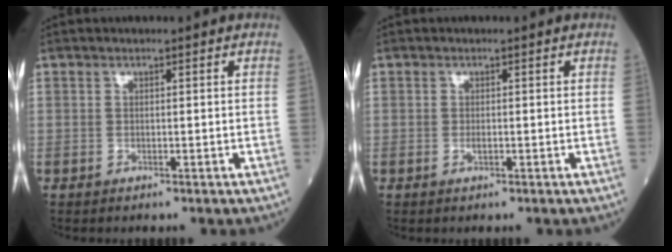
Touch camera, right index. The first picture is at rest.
{"total": 0.7, "force": [-0.2, 0.2, 0.6], "torque": [-0.012, 0.000, -0.002]}